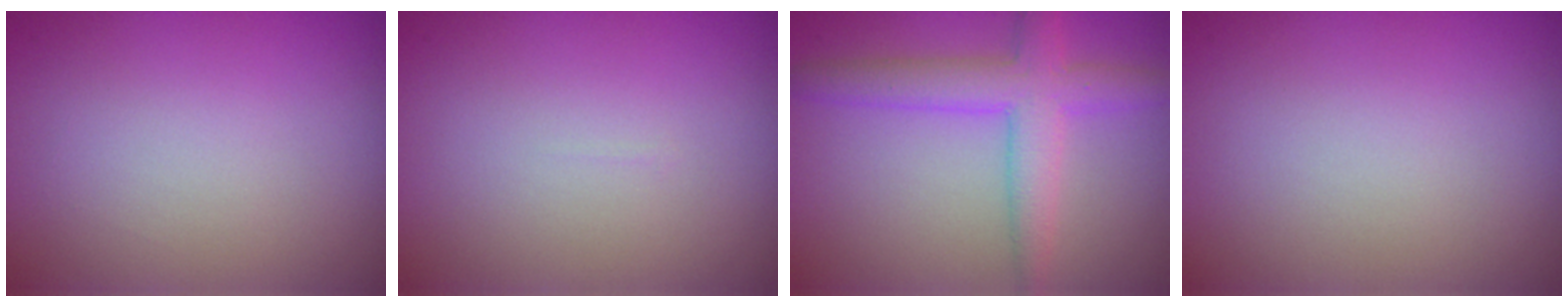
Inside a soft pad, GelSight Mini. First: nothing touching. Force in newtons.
{"total": 0.0}
{"total": 4.5, "press": 4.5, "slide": 0.1}
{"total": 0.0}